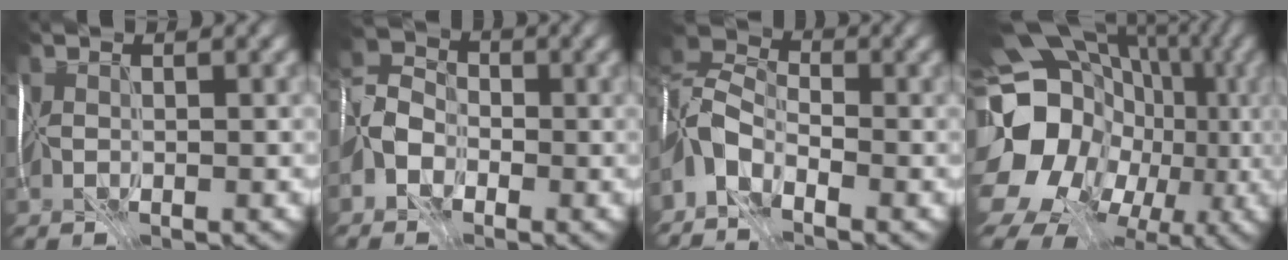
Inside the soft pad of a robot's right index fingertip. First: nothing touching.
{"total": 2.4, "force": [-1.6, 1.7, 0.6], "torque": [-0.010, 0.012, -0.036]}
{"total": 4.2, "force": [-3.3, 1.7, 1.8], "torque": [-0.037, 0.010, -0.080]}
{"total": 17.7, "force": [-1.4, 15.0, 9.2], "torque": [-0.142, 0.004, -0.014]}